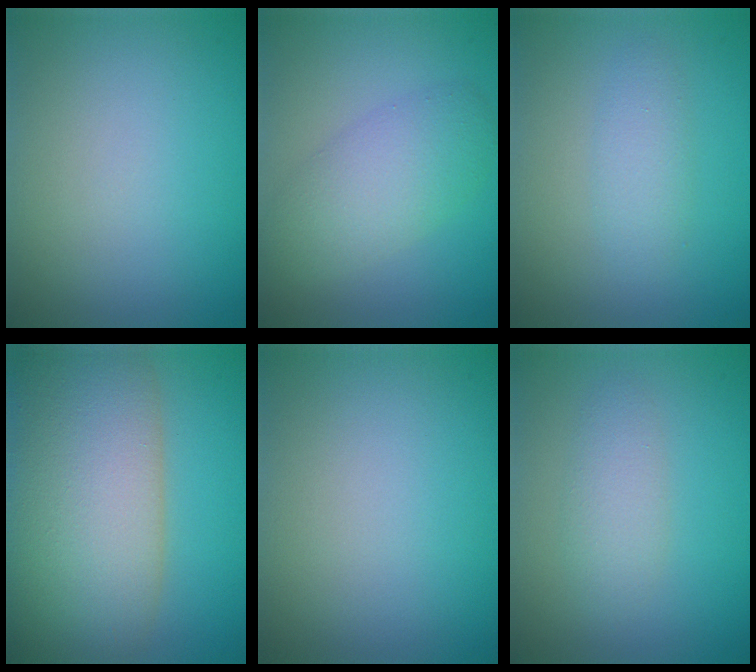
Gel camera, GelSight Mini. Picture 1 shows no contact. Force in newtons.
{"total": 4.6, "press": 4.6, "slide": 0.2}
{"total": 1.9, "press": 1.9, "slide": 0.1}
{"total": 14.3, "press": 14.3, "slide": 0.8}
{"total": 0.0}
{"total": 2.3, "press": 2.3, "slide": 0.1}